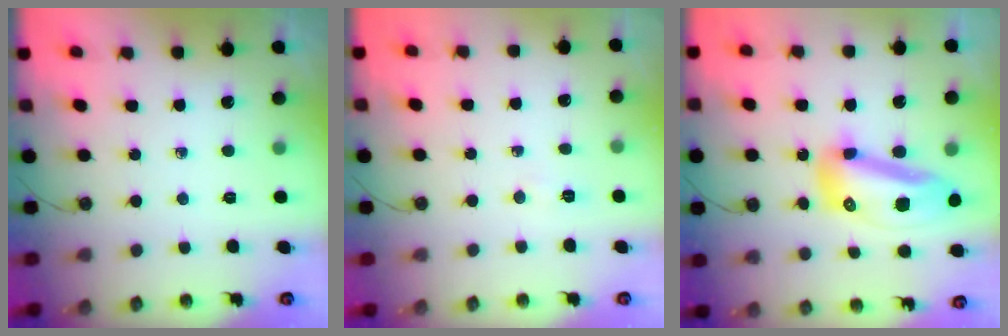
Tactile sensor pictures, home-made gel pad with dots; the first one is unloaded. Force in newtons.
{"total": 2.4, "press": 2.3, "slide": 0.7}
{"total": 15.5, "press": 15.4, "slide": 1.7}